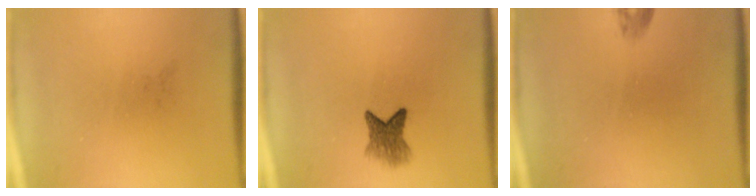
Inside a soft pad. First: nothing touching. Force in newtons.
{"total": 3.9}
{"total": 0.9}